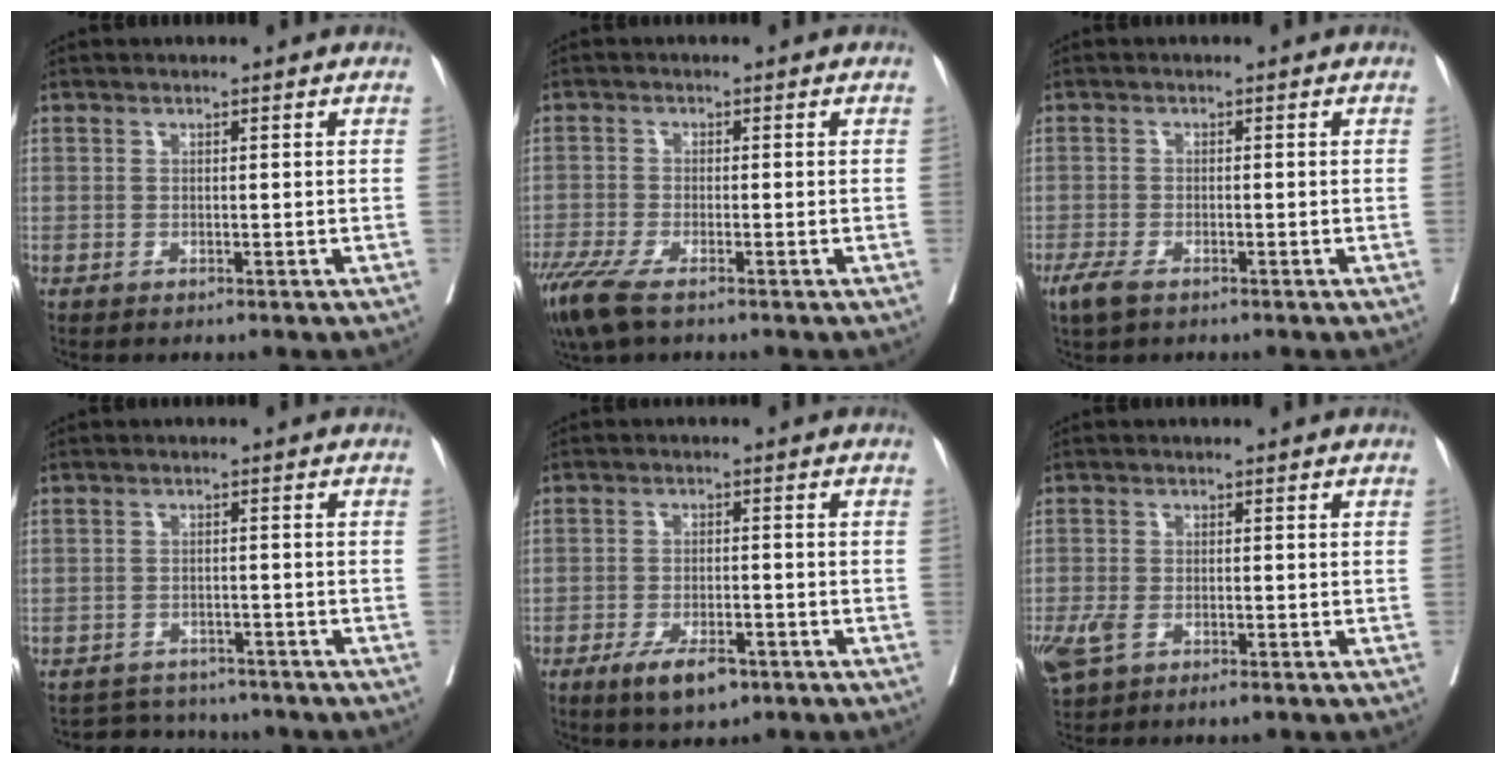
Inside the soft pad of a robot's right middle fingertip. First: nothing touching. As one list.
[{"total": 6.1, "force": [-4.2, 1.3, 4.2], "torque": [-0.081, -0.017, -0.077]}, {"total": 3.2, "force": [-2.0, 1.3, 2.2], "torque": [-0.047, -0.006, -0.034]}, {"total": 6.4, "force": [-6.0, 2.2, 0.6], "torque": [-0.001, 0.010, -0.078]}, {"total": 6.0, "force": [-3.7, 2.3, 4.2], "torque": [-0.075, -0.005, -0.054]}, {"total": 5.9, "force": [-2.8, 2.9, 4.3], "torque": [-0.096, -0.010, -0.046]}]